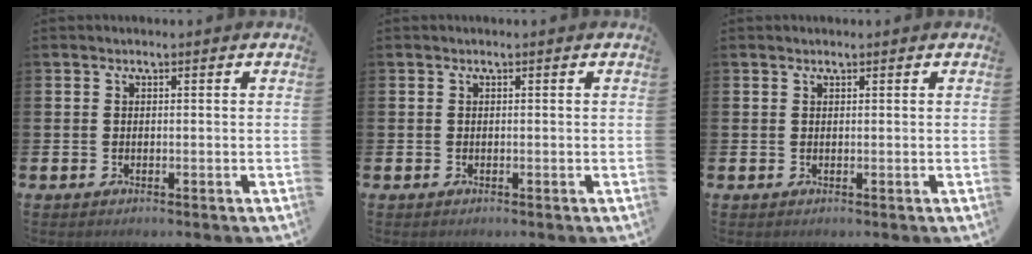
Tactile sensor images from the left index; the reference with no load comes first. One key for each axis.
{"total": 0.0}
{"total": 0.6, "fx": 0.5, "fy": 0.2, "fz": 0.1, "tx": 0.006, "ty": -0.002, "tz": 0.008}